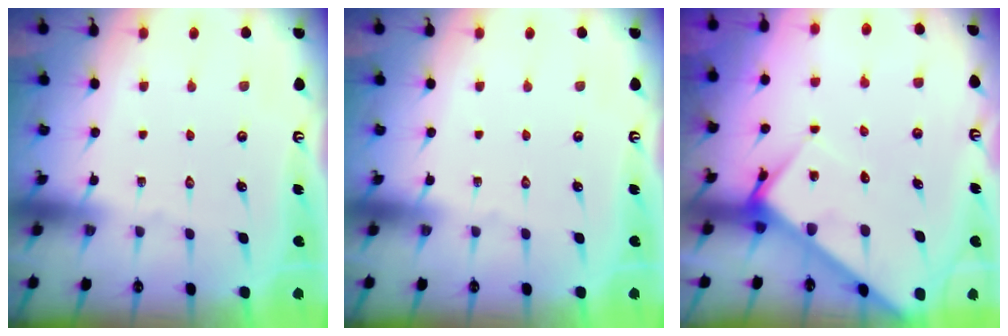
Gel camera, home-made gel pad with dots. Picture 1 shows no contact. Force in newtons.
{"total": 0.0}
{"total": 5.3, "press": 5.3, "slide": 0.6}